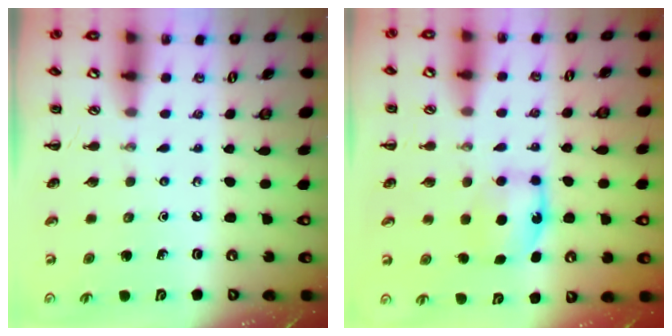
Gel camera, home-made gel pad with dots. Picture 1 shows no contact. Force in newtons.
{"total": 6.3, "press": 6.1, "slide": 1.5}